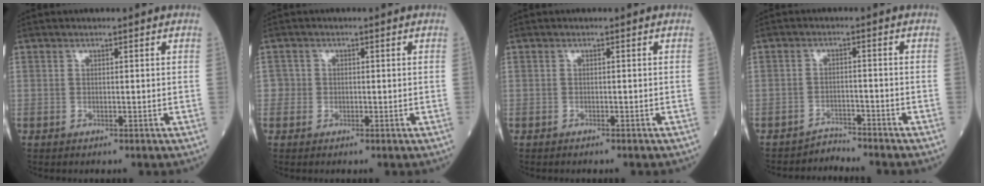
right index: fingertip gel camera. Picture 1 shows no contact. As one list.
[{"total": 1.5, "force": [-0.4, 1.5, -0.1], "torque": [0.014, 0.008, -0.011]}, {"total": 1.4, "force": [-1.2, 0.3, 0.6], "torque": [-0.013, -0.003, -0.013]}, {"total": 2.9, "force": [-2.6, -0.3, -1.3], "torque": [0.029, -0.006, -0.041]}]